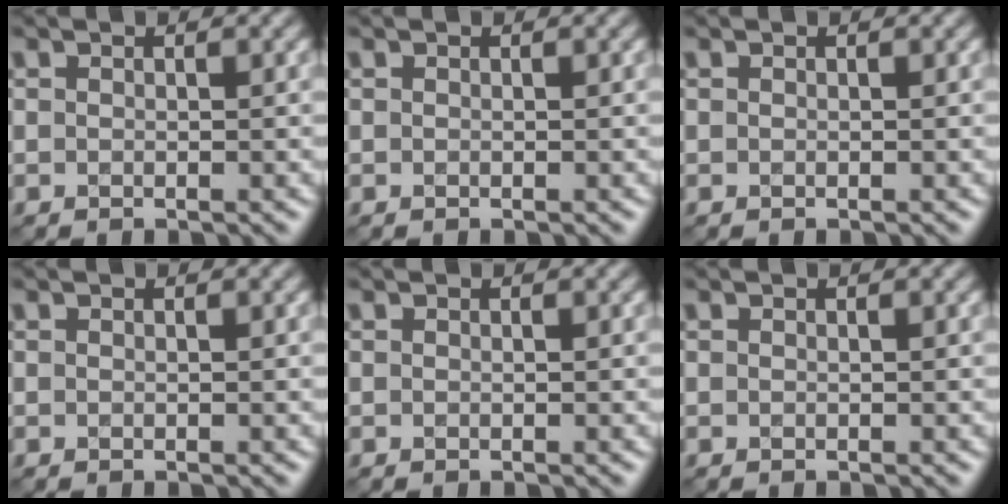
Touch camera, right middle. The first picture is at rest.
{"total": 0.0}
{"total": 0.0}
{"total": 0.0}
{"total": 0.0}
{"total": 0.0}